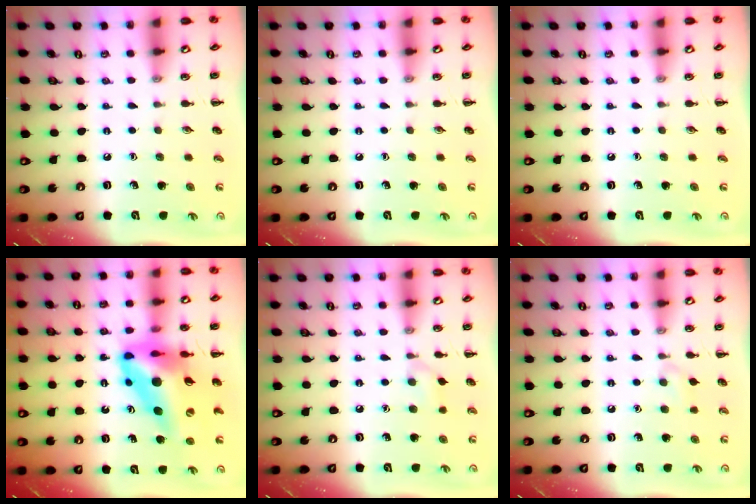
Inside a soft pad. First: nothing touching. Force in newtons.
{"total": 0.0}
{"total": 0.0}
{"total": 17.5, "press": 16.6, "slide": 5.4}
{"total": 6.0, "press": 5.6, "slide": 2.0}
{"total": 4.7, "press": 4.4, "slide": 1.6}